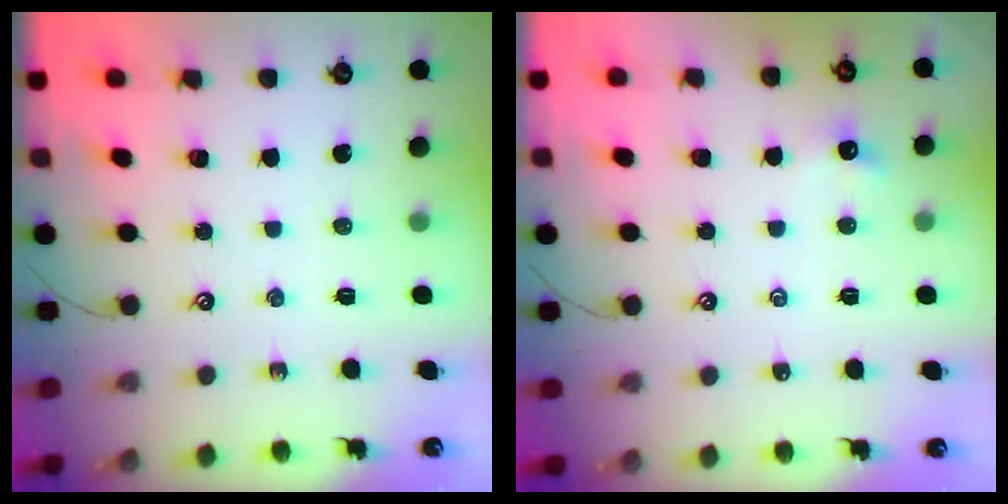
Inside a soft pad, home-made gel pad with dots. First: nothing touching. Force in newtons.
{"total": 0.9, "press": 0.8, "slide": 0.5}